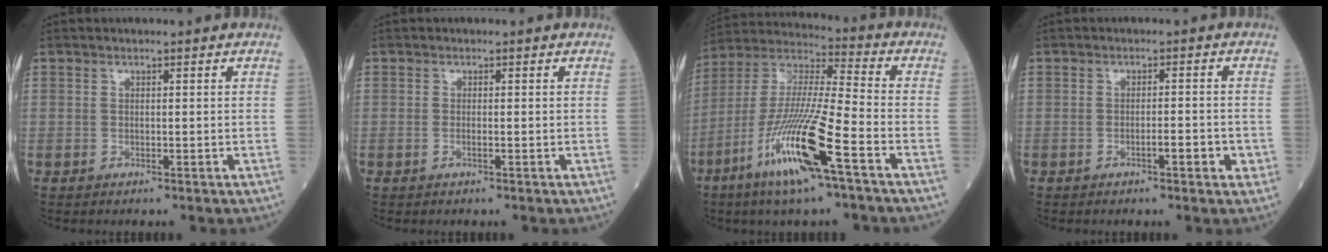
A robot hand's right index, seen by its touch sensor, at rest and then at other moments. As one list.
[{"total": 0.6, "force": [-0.2, 0.0, 0.5], "torque": [-0.012, 0.000, -0.004]}, {"total": 16.4, "force": [-7.9, 0.6, 14.3], "torque": [-0.300, -0.027, -0.152]}, {"total": 2.7, "force": [-1.1, 0.6, 2.4], "torque": [-0.032, 0.003, -0.015]}]